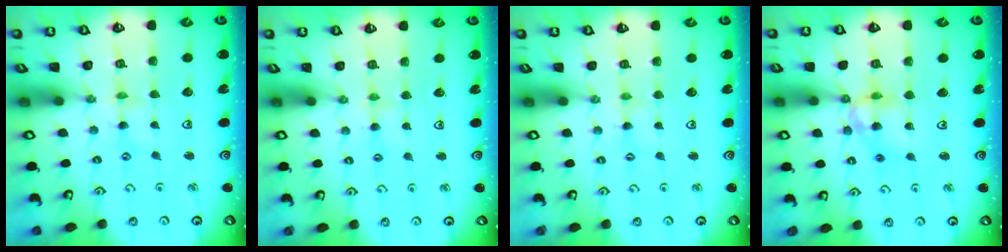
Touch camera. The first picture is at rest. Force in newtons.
{"total": 2.8, "press": 2.8, "slide": 0.4}
{"total": 1.5, "press": 1.5, "slide": 0.3}
{"total": 11.6, "press": 11.5, "slide": 1.4}